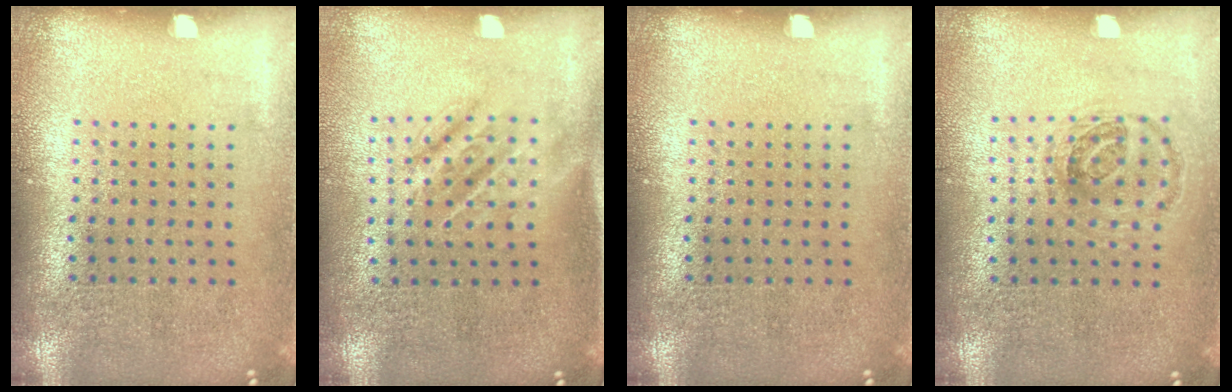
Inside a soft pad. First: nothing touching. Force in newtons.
{"total": 1.6, "press": 1.2, "slide": 1.0}
{"total": 0.0}
{"total": 0.9, "press": 0.8, "slide": 0.4}